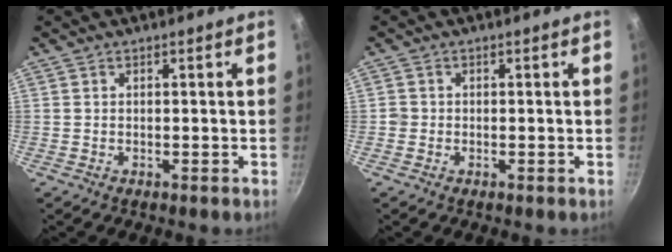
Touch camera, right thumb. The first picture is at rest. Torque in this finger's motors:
{"motor_torque": [0.18, 0.09, 0.35, 0.38, 0.04]}